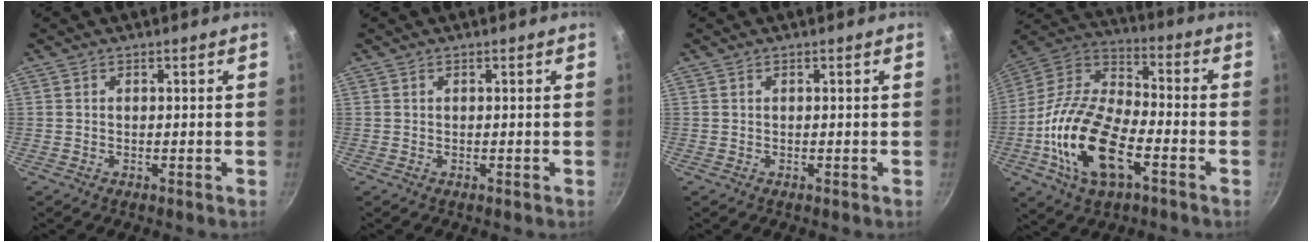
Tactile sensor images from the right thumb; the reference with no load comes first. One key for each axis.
{"total": 0.0}
{"total": 0.0}
{"total": 20.8, "fx": -7.0, "fy": 10.2, "fz": 16.6, "tx": -0.307, "ty": 0.033, "tz": -0.149}